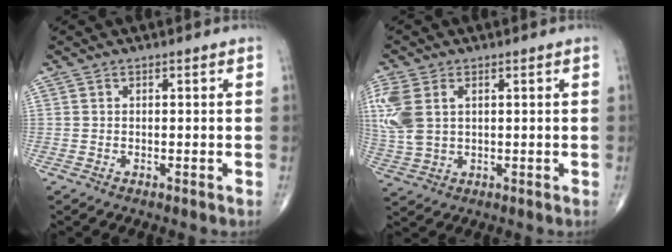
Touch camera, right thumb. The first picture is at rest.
{"total": 9.6, "force": [2.4, 6.1, 7.1], "torque": [-0.186, 0.008, 0.055]}